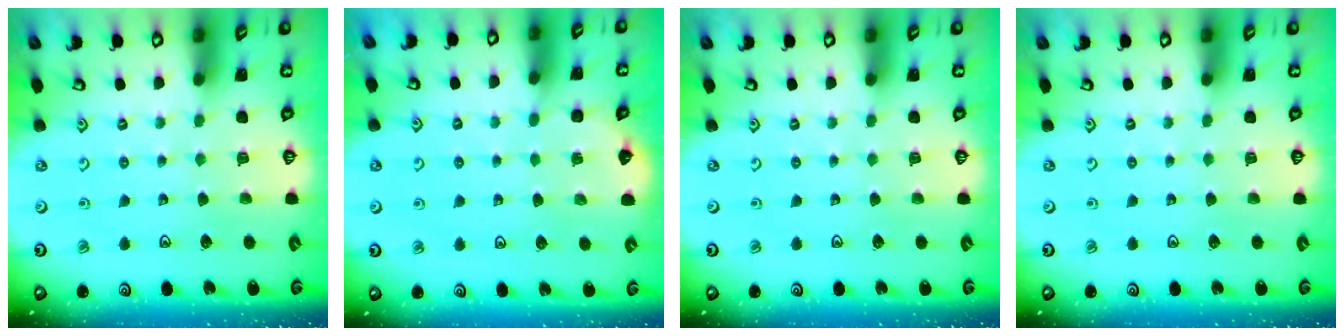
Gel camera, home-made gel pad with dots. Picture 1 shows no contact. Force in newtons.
{"total": 2.3, "press": 2.3, "slide": 0.1}
{"total": 0.0}
{"total": 0.0}